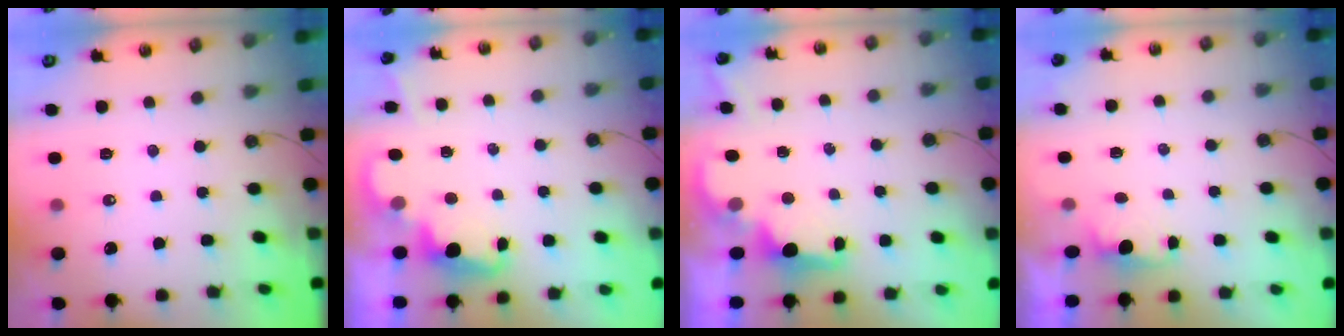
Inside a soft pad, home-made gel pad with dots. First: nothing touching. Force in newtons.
{"total": 2.4, "press": 2.3, "slide": 0.5}
{"total": 2.0, "press": 1.8, "slide": 0.8}
{"total": 0.8, "press": 0.2, "slide": 0.7}